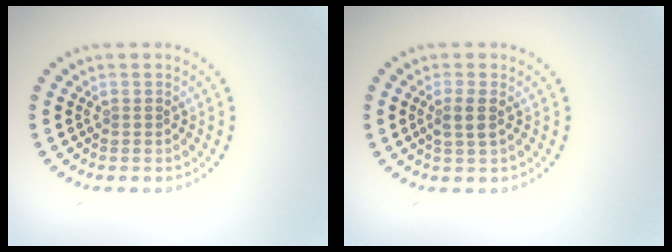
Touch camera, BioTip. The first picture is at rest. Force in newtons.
{"total": 1.6, "press": 1.4, "slide": 0.7}